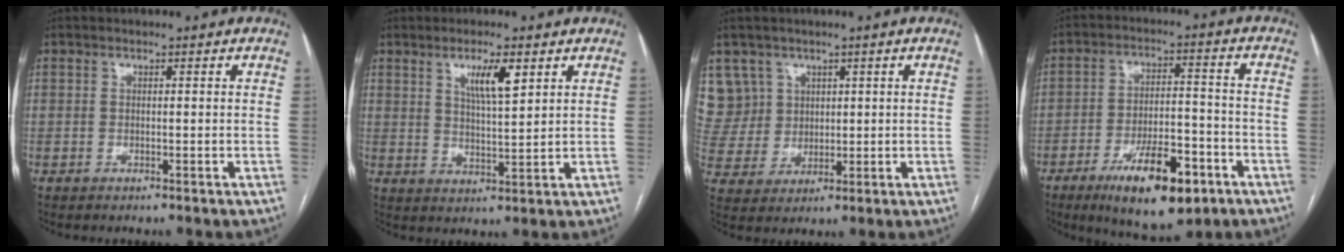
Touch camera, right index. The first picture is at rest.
{"total": 5.7, "force": [2.9, 0.8, 4.9], "torque": [-0.086, -0.004, 0.052]}
{"total": 7.9, "force": [4.1, 6.7, -0.6], "torque": [0.010, 0.024, 0.094]}
{"total": 13.8, "force": [-7.7, 4.5, 10.6], "torque": [-0.173, 0.002, -0.115]}